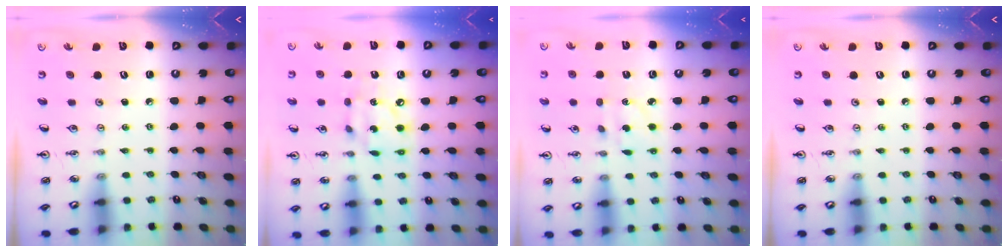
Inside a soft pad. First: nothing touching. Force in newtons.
{"total": 8.5, "press": 8.4, "slide": 0.6}
{"total": 3.6, "press": 3.5, "slide": 0.7}
{"total": 0.0}